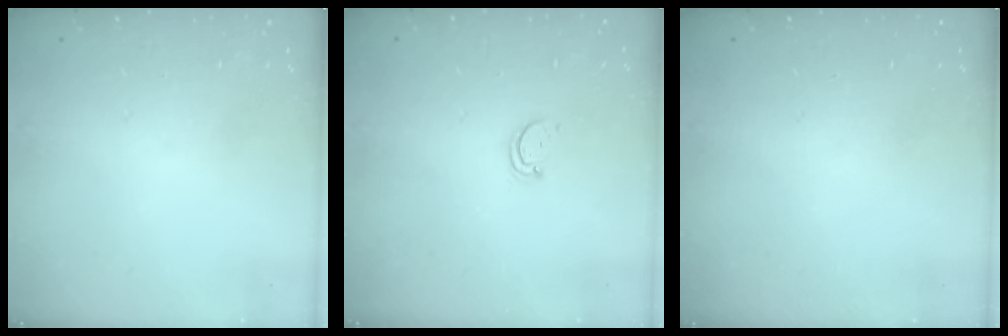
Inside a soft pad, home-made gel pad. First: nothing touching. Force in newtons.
{"total": 2.6, "press": 2.5, "slide": 0.4}
{"total": 0.0}